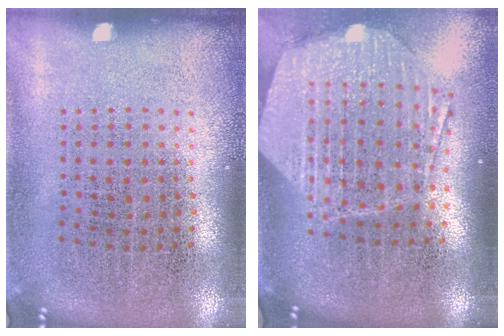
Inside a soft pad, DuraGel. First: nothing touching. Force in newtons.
{"total": 2.7, "press": 2.2, "slide": 1.6}